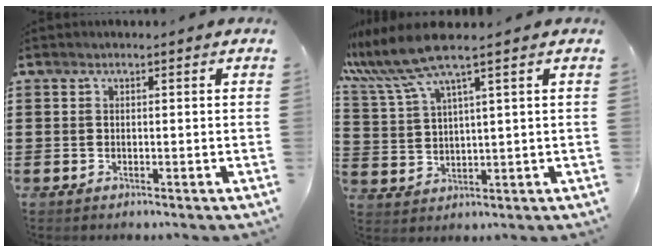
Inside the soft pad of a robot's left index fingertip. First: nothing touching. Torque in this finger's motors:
{"motor_torque": [2.14, 0.00, 0.72, 0.21]}